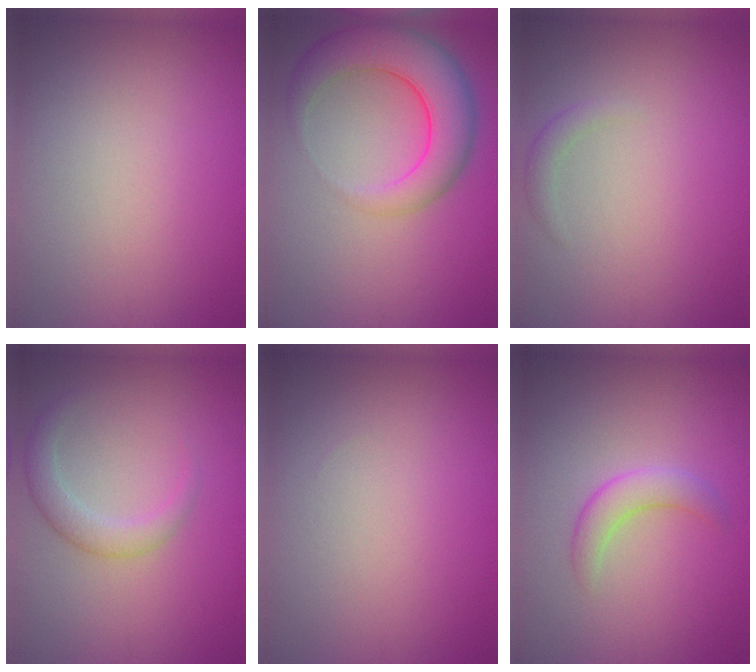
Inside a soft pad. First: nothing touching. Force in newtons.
{"total": 6.8, "press": 6.7, "slide": 0.3}
{"total": 1.0, "press": 1.0, "slide": 0.0}
{"total": 2.4, "press": 2.4, "slide": 0.1}
{"total": 0.0}
{"total": 2.4, "press": 2.4, "slide": 0.1}